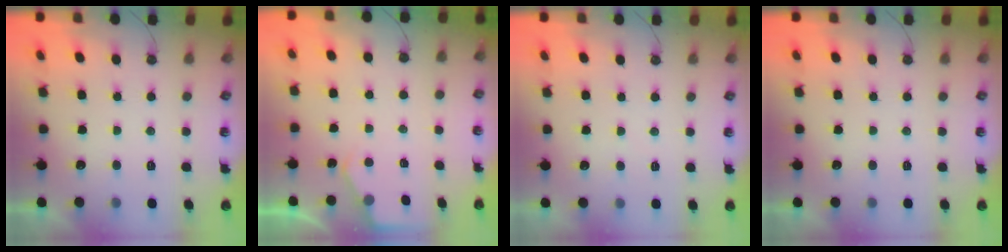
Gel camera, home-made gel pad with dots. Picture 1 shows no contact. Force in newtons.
{"total": 3.9, "press": 3.8, "slide": 0.4}
{"total": 1.8, "press": 1.7, "slide": 0.3}
{"total": 0.0}